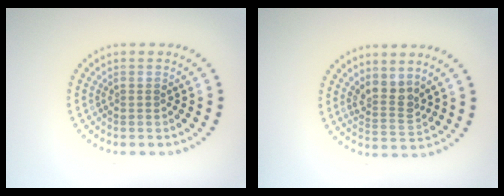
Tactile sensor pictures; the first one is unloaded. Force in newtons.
{"total": 2.7, "press": 2.0, "slide": 1.8}